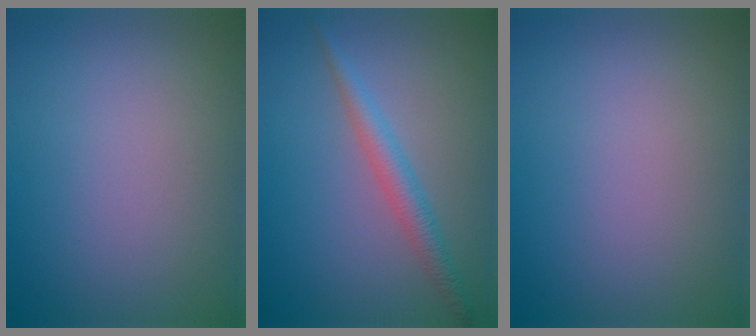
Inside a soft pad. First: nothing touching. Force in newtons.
{"total": 2.6, "press": 2.6, "slide": 0.0}
{"total": 0.0}